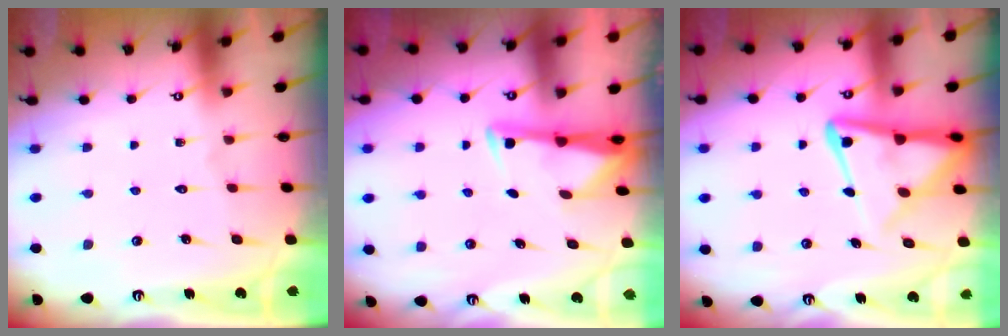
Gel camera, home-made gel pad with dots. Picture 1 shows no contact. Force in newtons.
{"total": 3.2, "press": 3.2, "slide": 0.5}
{"total": 11.4, "press": 11.3, "slide": 1.3}